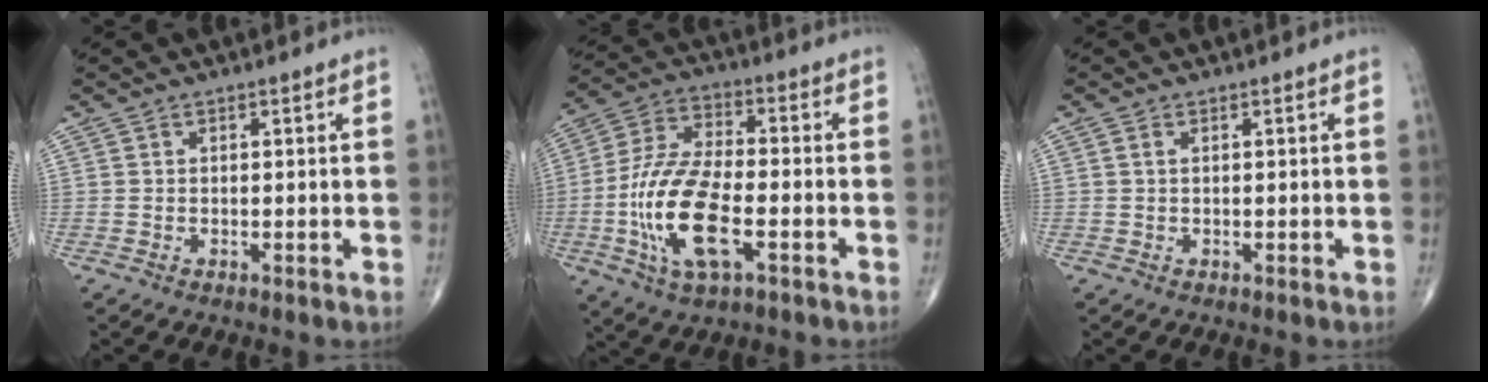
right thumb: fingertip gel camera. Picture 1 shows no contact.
{"total": 16.4, "force": [-4.6, 6.9, 14.2], "torque": [-0.294, 0.018, -0.085]}
{"total": 0.7, "force": [0.2, 0.3, 0.6], "torque": [-0.015, 0.007, 0.003]}